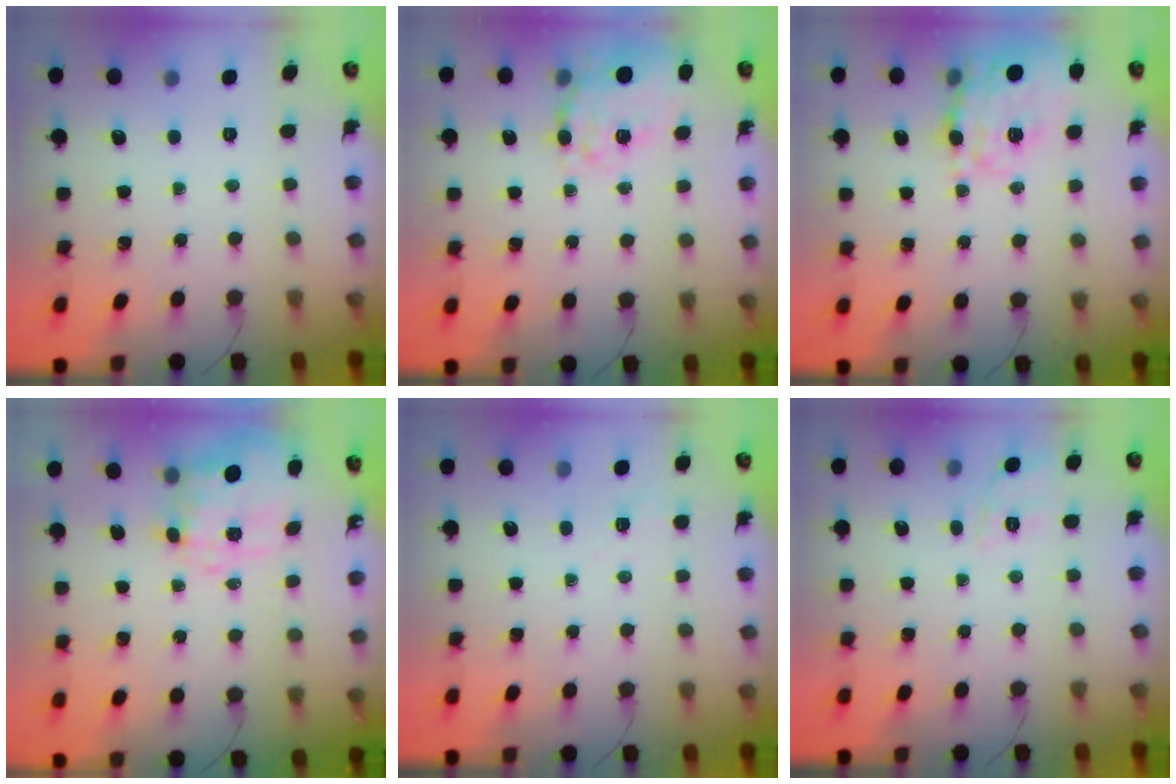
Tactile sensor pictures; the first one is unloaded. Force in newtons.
{"total": 10.8, "press": 10.1, "slide": 3.9}
{"total": 20.6, "press": 20.4, "slide": 2.6}
{"total": 11.6, "press": 11.5, "slide": 1.4}
{"total": 4.4, "press": 4.2, "slide": 1.1}
{"total": 10.0, "press": 9.9, "slide": 1.4}